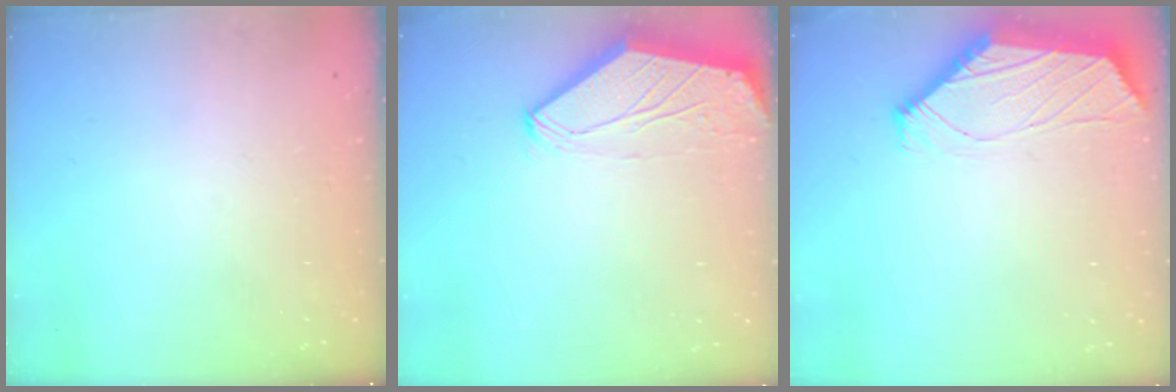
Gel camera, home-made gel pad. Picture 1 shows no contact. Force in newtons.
{"total": 0.0}
{"total": 1.7, "press": 1.6, "slide": 0.3}